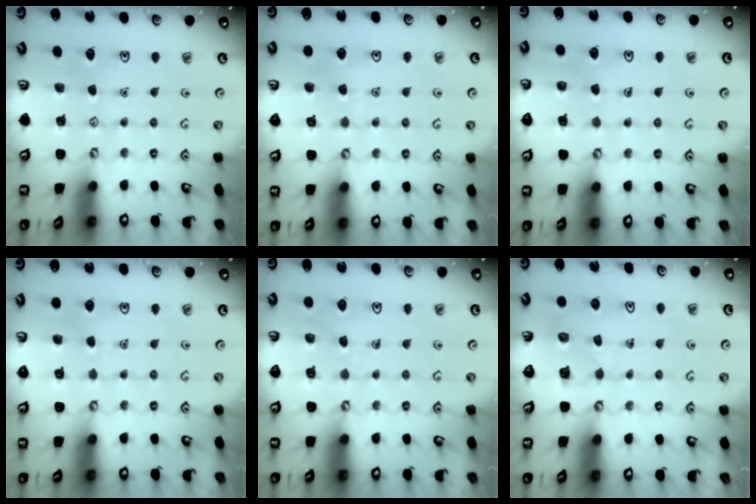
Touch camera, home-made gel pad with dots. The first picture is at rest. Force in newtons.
{"total": 2.6, "press": 2.6, "slide": 0.3}
{"total": 5.7, "press": 5.7, "slide": 0.4}
{"total": 3.6, "press": 3.6, "slide": 0.4}
{"total": 5.4, "press": 5.4, "slide": 0.4}
{"total": 2.5, "press": 2.5, "slide": 0.1}